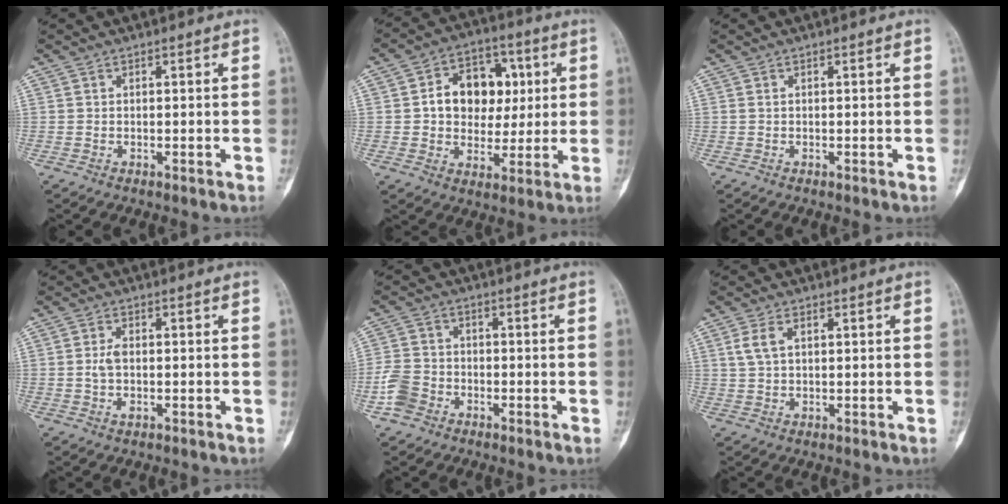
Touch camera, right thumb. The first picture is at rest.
{"total": 13.3, "force": [2.1, 10.2, 8.3], "torque": [-0.070, 0.012, 0.033]}
{"total": 0.0}
{"total": 2.9, "force": [-0.2, 1.5, 2.5], "torque": [-0.052, 0.003, -0.006]}
{"total": 5.5, "force": [-2.9, 4.1, 2.3], "torque": [-0.039, 0.014, -0.060]}
{"total": 3.6, "force": [1.3, 2.0, 2.8], "torque": [-0.059, 0.008, 0.028]}